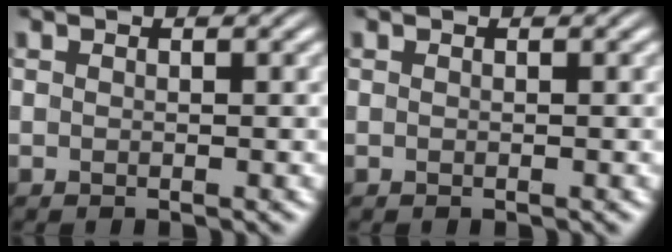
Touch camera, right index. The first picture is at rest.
{"total": 0.0}